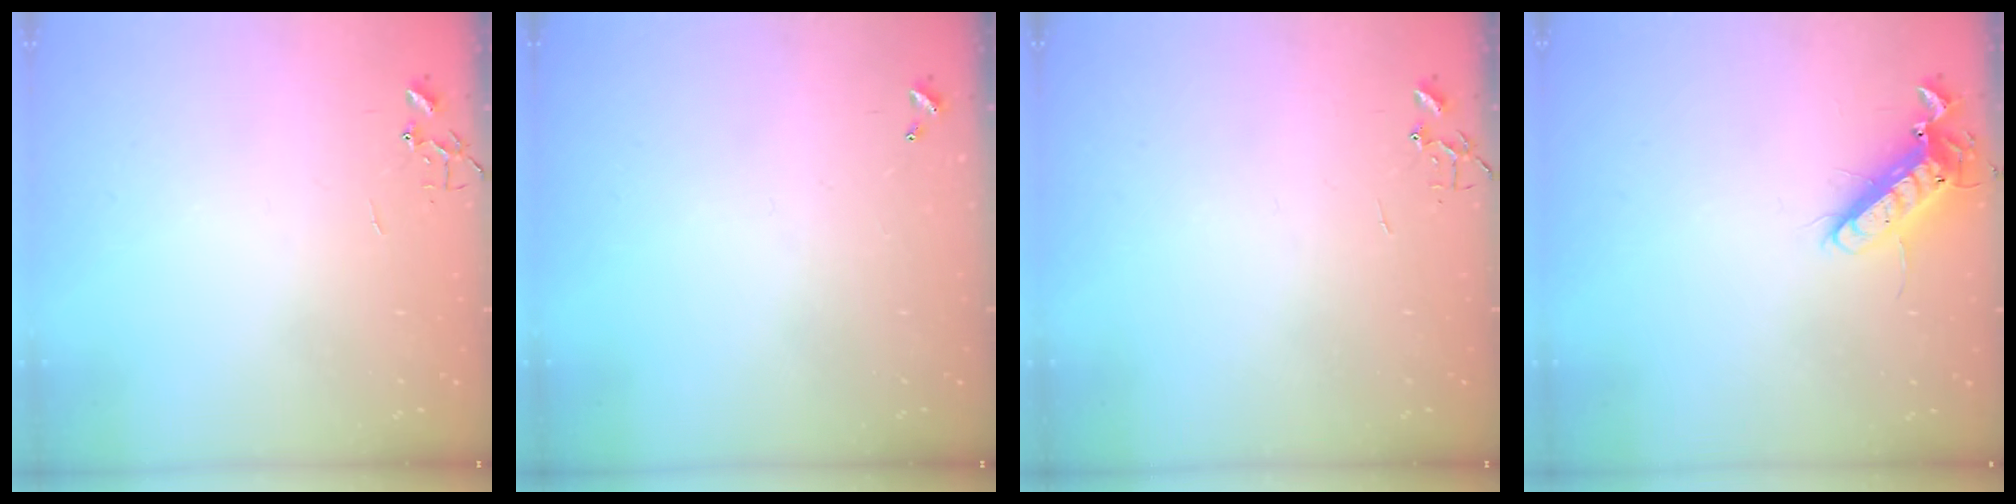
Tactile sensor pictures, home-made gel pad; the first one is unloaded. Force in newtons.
{"total": 0.0}
{"total": 0.0}
{"total": 12.3, "press": 12.1, "slide": 2.3}